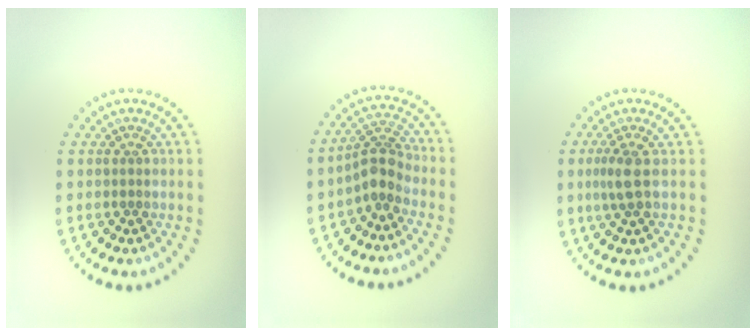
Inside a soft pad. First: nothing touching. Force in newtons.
{"total": 2.8, "press": 2.2, "slide": 1.8}
{"total": 2.0, "press": 1.6, "slide": 1.2}